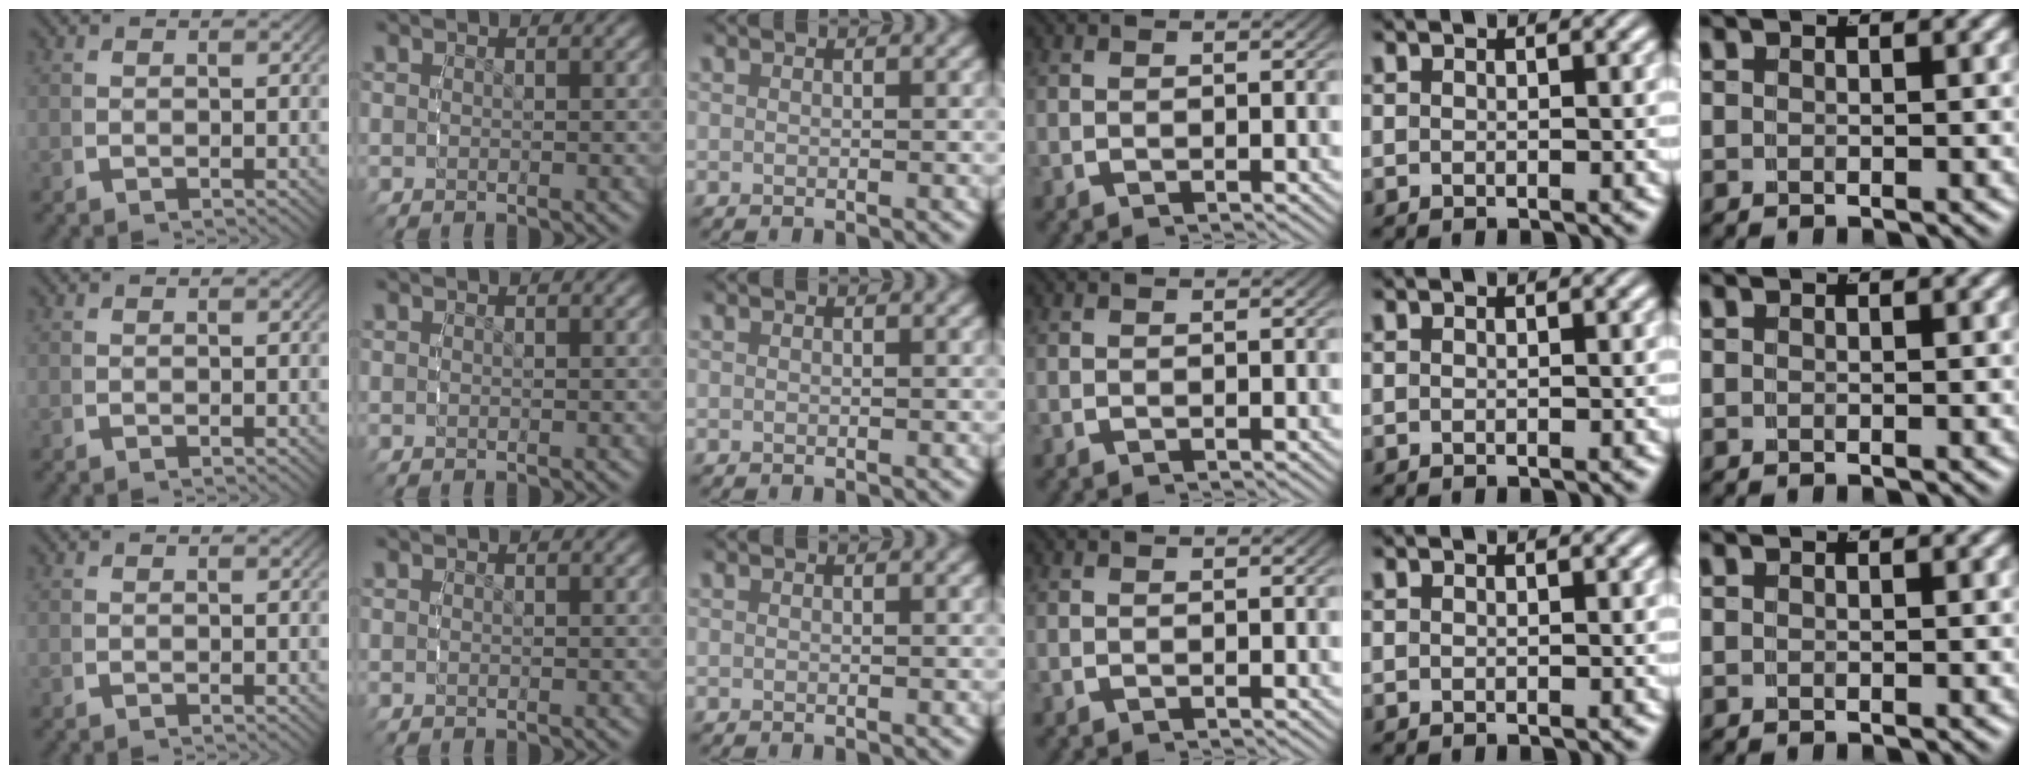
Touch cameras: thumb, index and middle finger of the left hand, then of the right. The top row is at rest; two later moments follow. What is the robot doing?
{"motion": "reach", "object": "toothpaste"}